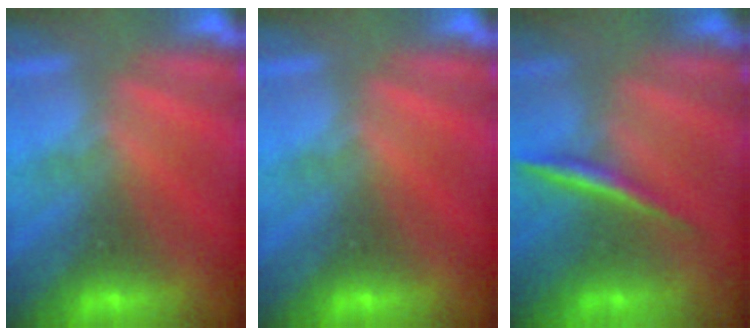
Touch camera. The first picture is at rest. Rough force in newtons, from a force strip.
{"total": 0.0}
{"total": 1.7}